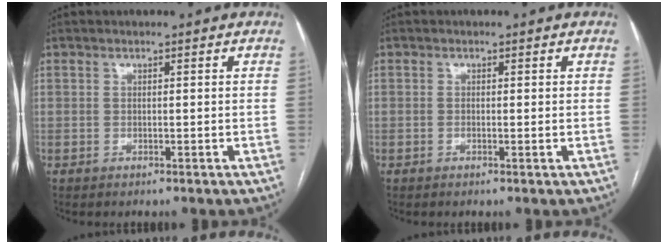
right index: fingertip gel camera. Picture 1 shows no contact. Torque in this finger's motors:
{"motor_torque": [-0.69, 0.20, -0.03, 0.00]}